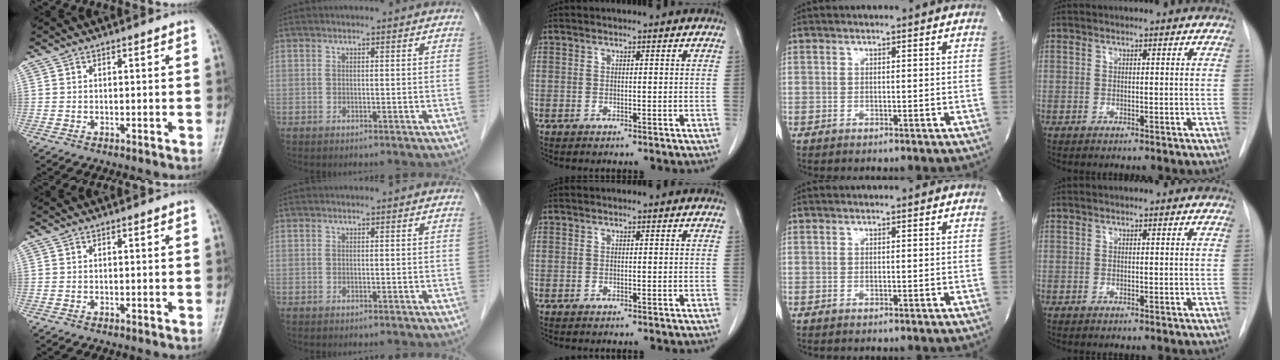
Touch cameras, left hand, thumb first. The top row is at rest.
{}